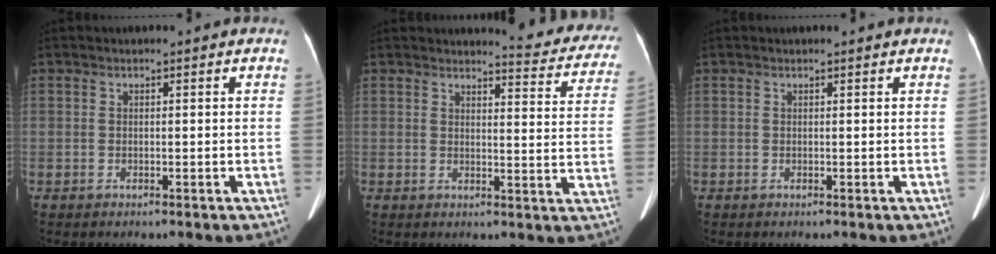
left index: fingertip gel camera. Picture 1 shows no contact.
{"total": 10.6, "force": [10.3, 1.6, 2.2], "torque": [-0.004, -0.051, 0.092]}
{"total": 0.9, "force": [0.8, 0.1, 0.3], "torque": [-0.008, 0.005, 0.012]}